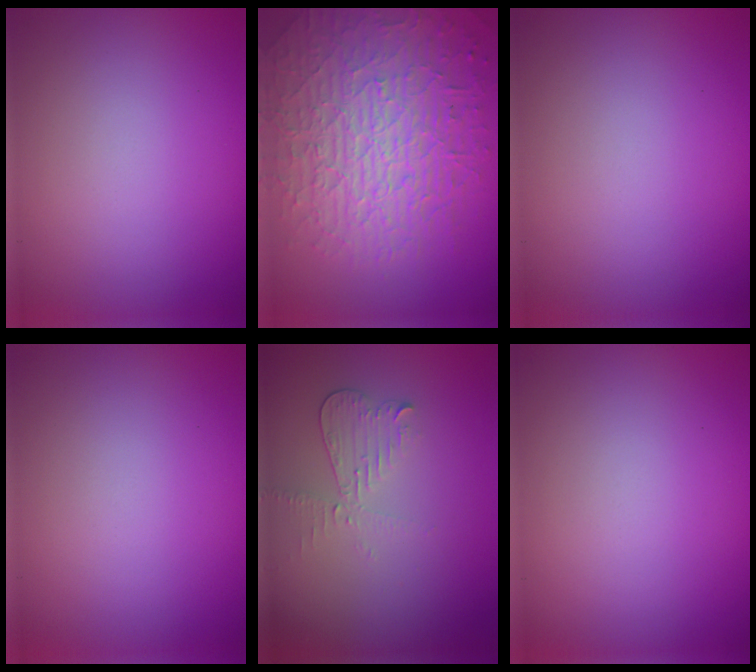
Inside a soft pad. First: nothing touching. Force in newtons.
{"total": 9.9, "press": 6.5, "slide": 7.5}
{"total": 0.0}
{"total": 0.0}
{"total": 2.1, "press": 2.1, "slide": 0.4}
{"total": 0.0}